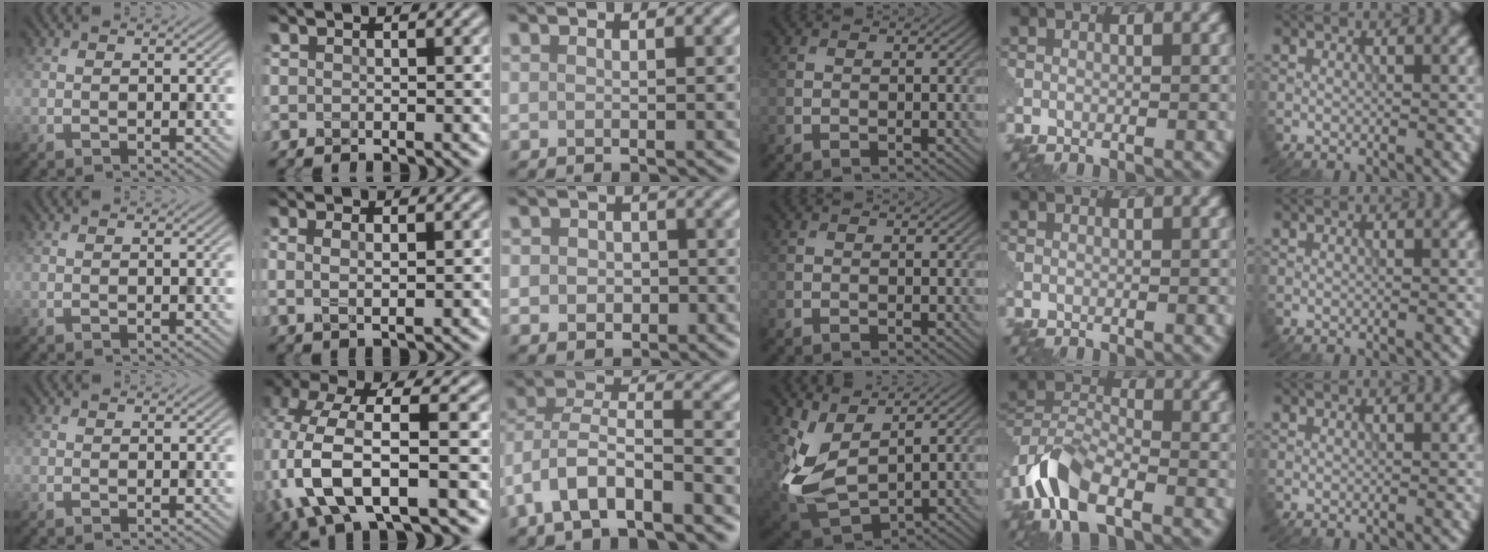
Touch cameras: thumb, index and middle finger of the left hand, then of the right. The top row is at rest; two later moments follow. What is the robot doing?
{"motion": "extract", "object": "pin"}